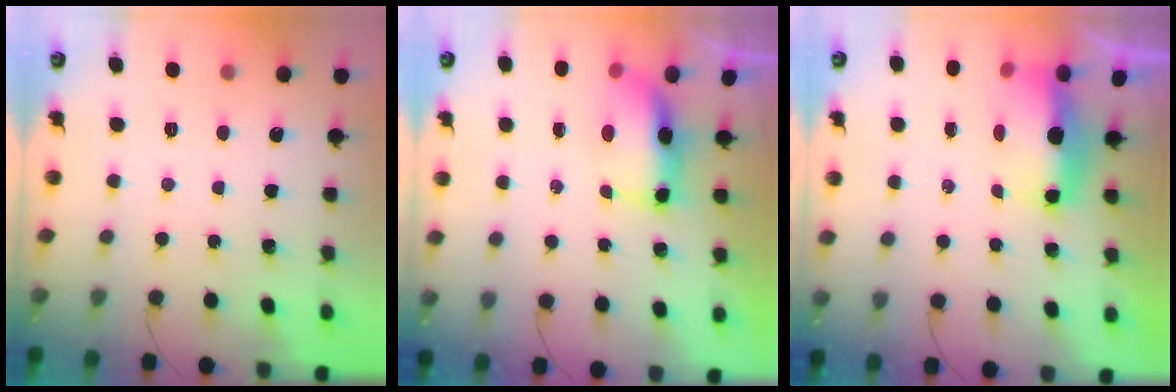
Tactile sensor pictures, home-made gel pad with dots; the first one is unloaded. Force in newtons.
{"total": 7.4, "press": 7.4, "slide": 0.6}
{"total": 7.1, "press": 6.5, "slide": 2.7}